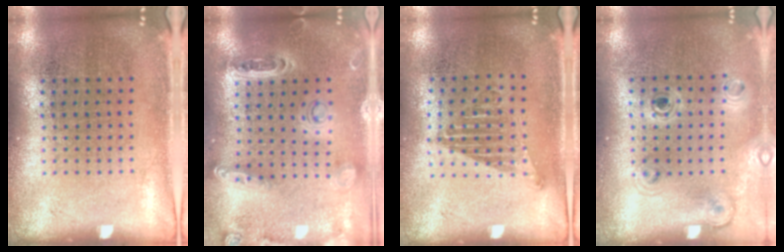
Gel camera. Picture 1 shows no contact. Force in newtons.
{"total": 1.3, "press": 1.3, "slide": 0.2}
{"total": 1.2, "press": 1.0, "slide": 0.7}
{"total": 1.1, "press": 1.0, "slide": 0.3}